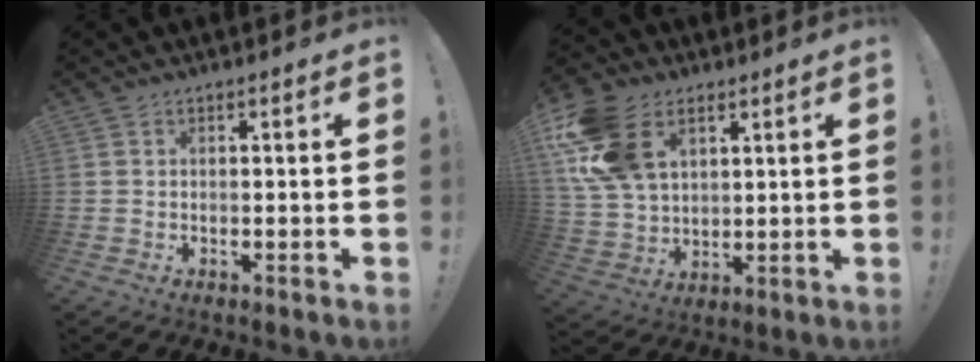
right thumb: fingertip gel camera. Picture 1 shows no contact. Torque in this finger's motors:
{"motor_torque": [2.28, 2.60, 0.54, 0.59, 0.13]}